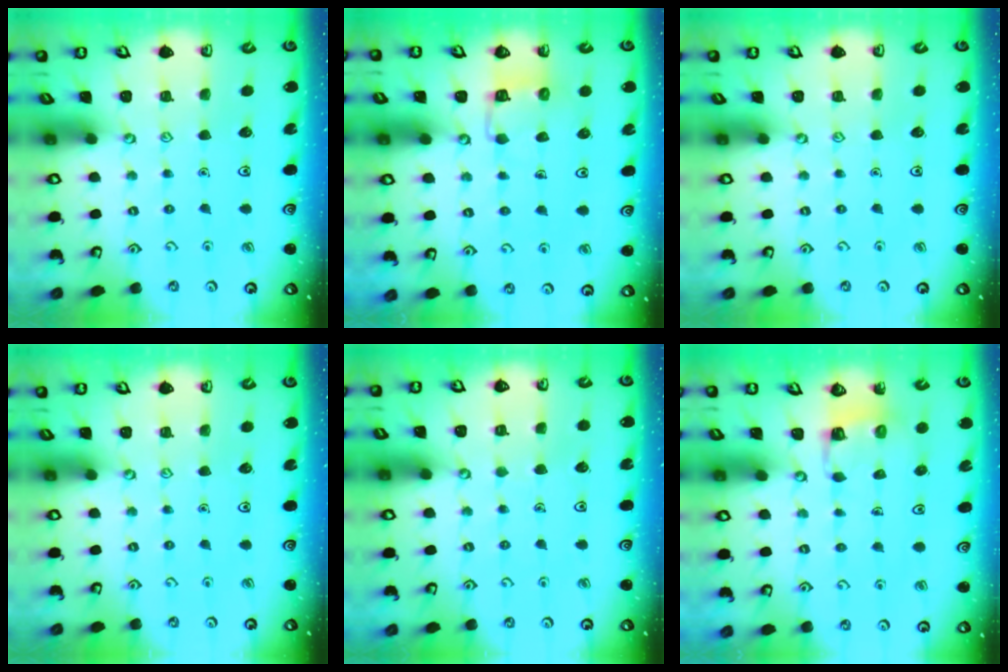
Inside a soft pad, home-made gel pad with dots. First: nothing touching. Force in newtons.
{"total": 5.5, "press": 5.5, "slide": 0.6}
{"total": 0.0}
{"total": 0.0}
{"total": 2.4, "press": 2.4, "slide": 0.2}
{"total": 3.1, "press": 3.0, "slide": 0.3}